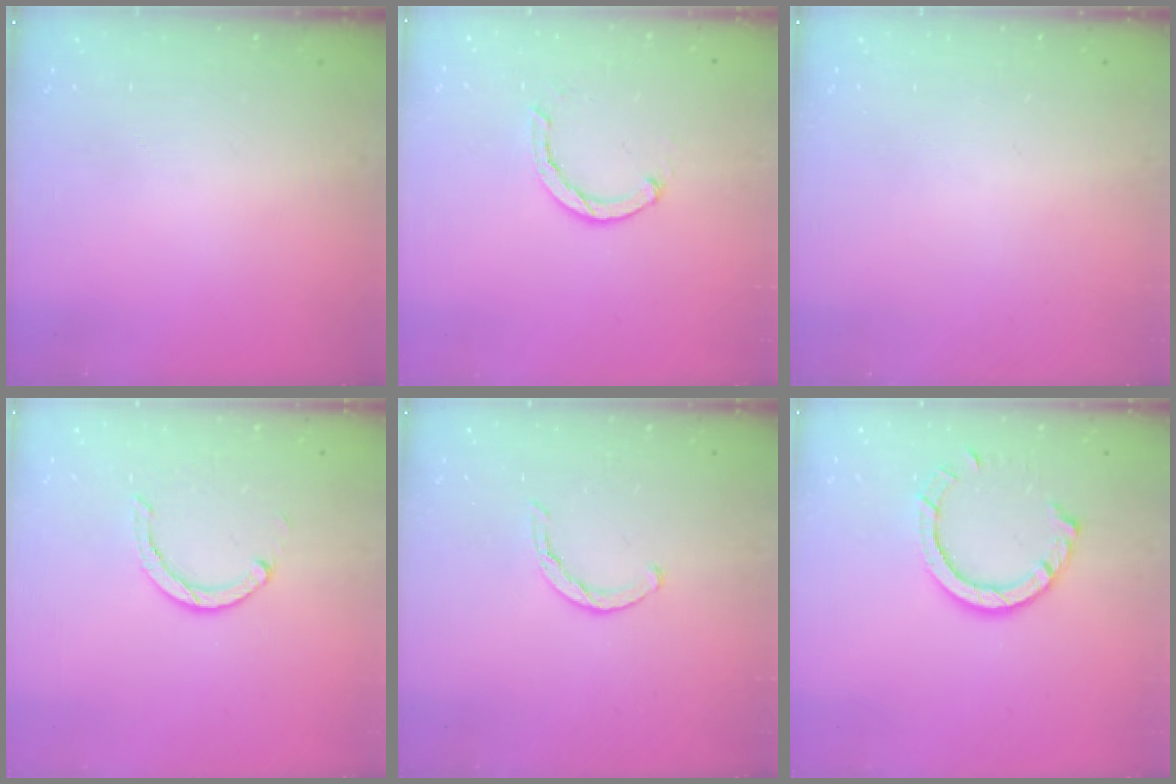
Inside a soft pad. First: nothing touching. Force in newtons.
{"total": 2.3, "press": 2.3, "slide": 0.3}
{"total": 0.0}
{"total": 3.9, "press": 3.8, "slide": 0.4}
{"total": 3.4, "press": 3.4, "slide": 0.7}
{"total": 8.8, "press": 8.7, "slide": 1.0}